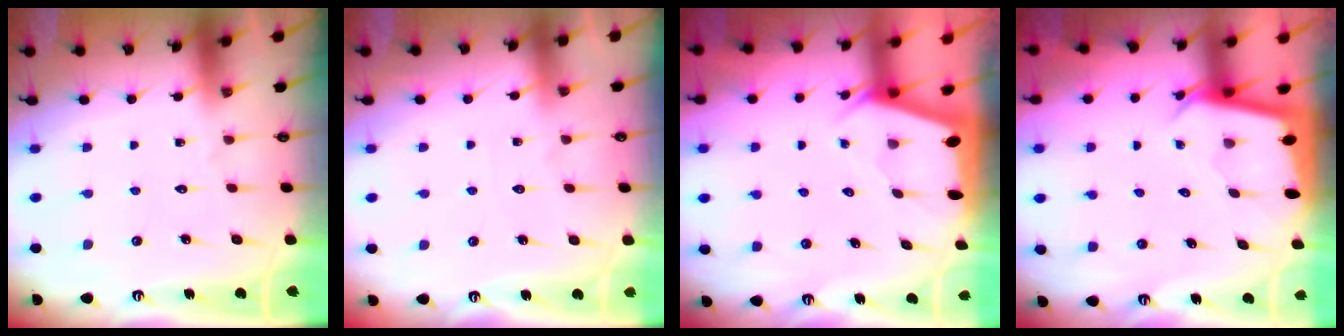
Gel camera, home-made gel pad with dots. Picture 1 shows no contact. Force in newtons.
{"total": 2.2, "press": 2.2, "slide": 0.2}
{"total": 2.0, "press": 2.0, "slide": 0.3}
{"total": 2.5, "press": 2.5, "slide": 0.0}